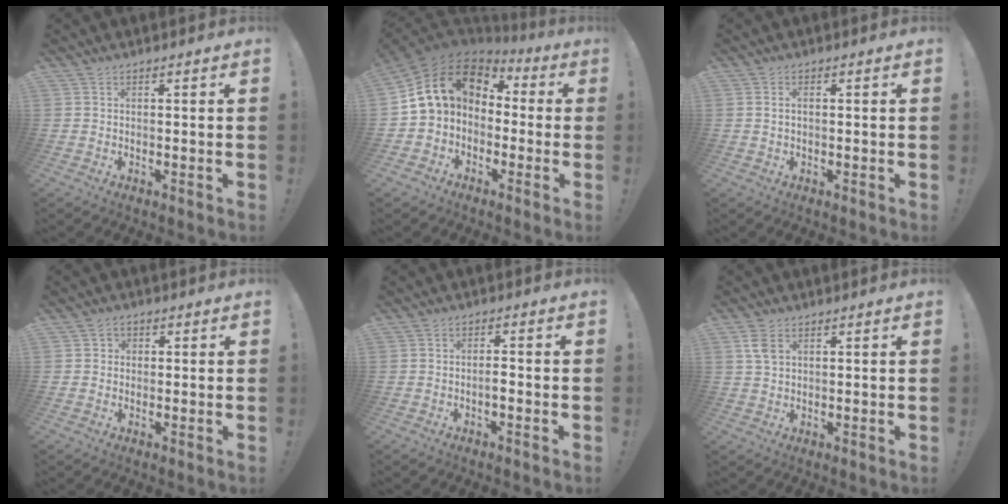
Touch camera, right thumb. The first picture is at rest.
{"total": 14.0, "force": [3.8, 10.4, 8.6], "torque": [-0.152, -0.003, 0.068]}
{"total": 1.4, "force": [0.1, 0.8, 1.1], "torque": [-0.014, 0.002, -0.001]}
{"total": 1.7, "force": [-0.4, 1.6, 0.5], "torque": [-0.005, 0.005, -0.007]}
{"total": 2.3, "force": [-1.0, 0.6, 2.0], "torque": [-0.032, 0.003, -0.017]}
{"total": 4.6, "force": [1.9, 2.8, 3.2], "torque": [-0.051, -0.002, 0.035]}